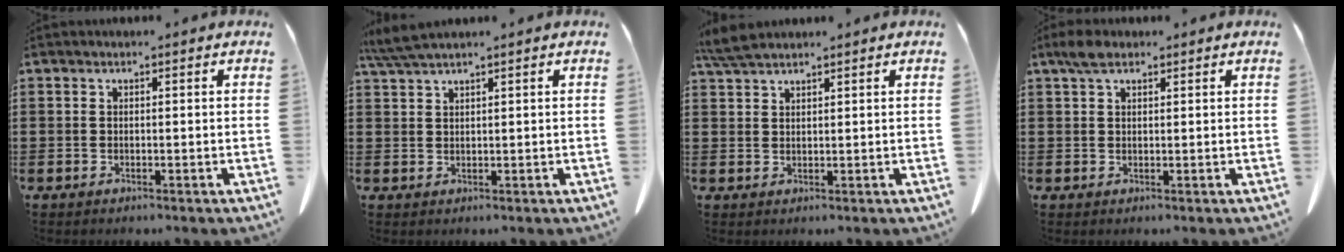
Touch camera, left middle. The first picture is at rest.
{"total": 3.4, "force": [2.8, 0.0, 2.0], "torque": [-0.047, -0.003, 0.054]}
{"total": 3.7, "force": [3.1, 0.6, 1.8], "torque": [-0.045, -0.002, 0.061]}
{"total": 2.8, "force": [1.8, 1.3, 1.8], "torque": [-0.042, 0.005, 0.033]}